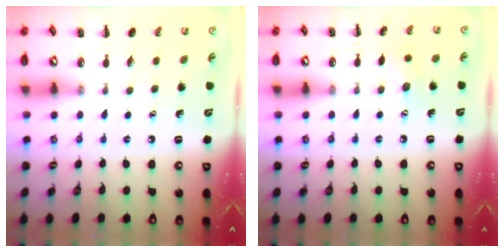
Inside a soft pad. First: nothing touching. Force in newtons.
{"total": 5.9, "press": 5.8, "slide": 1.3}